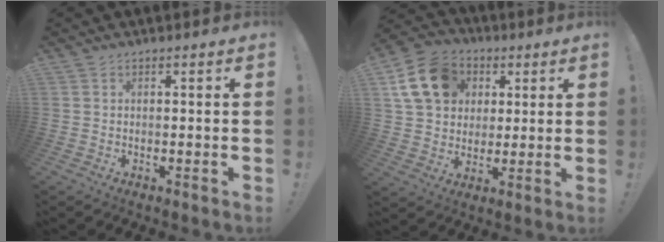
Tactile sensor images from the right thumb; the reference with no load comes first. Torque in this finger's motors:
{"motor_torque": [0.34, 0.36, 0.93, 0.34, 0.29]}